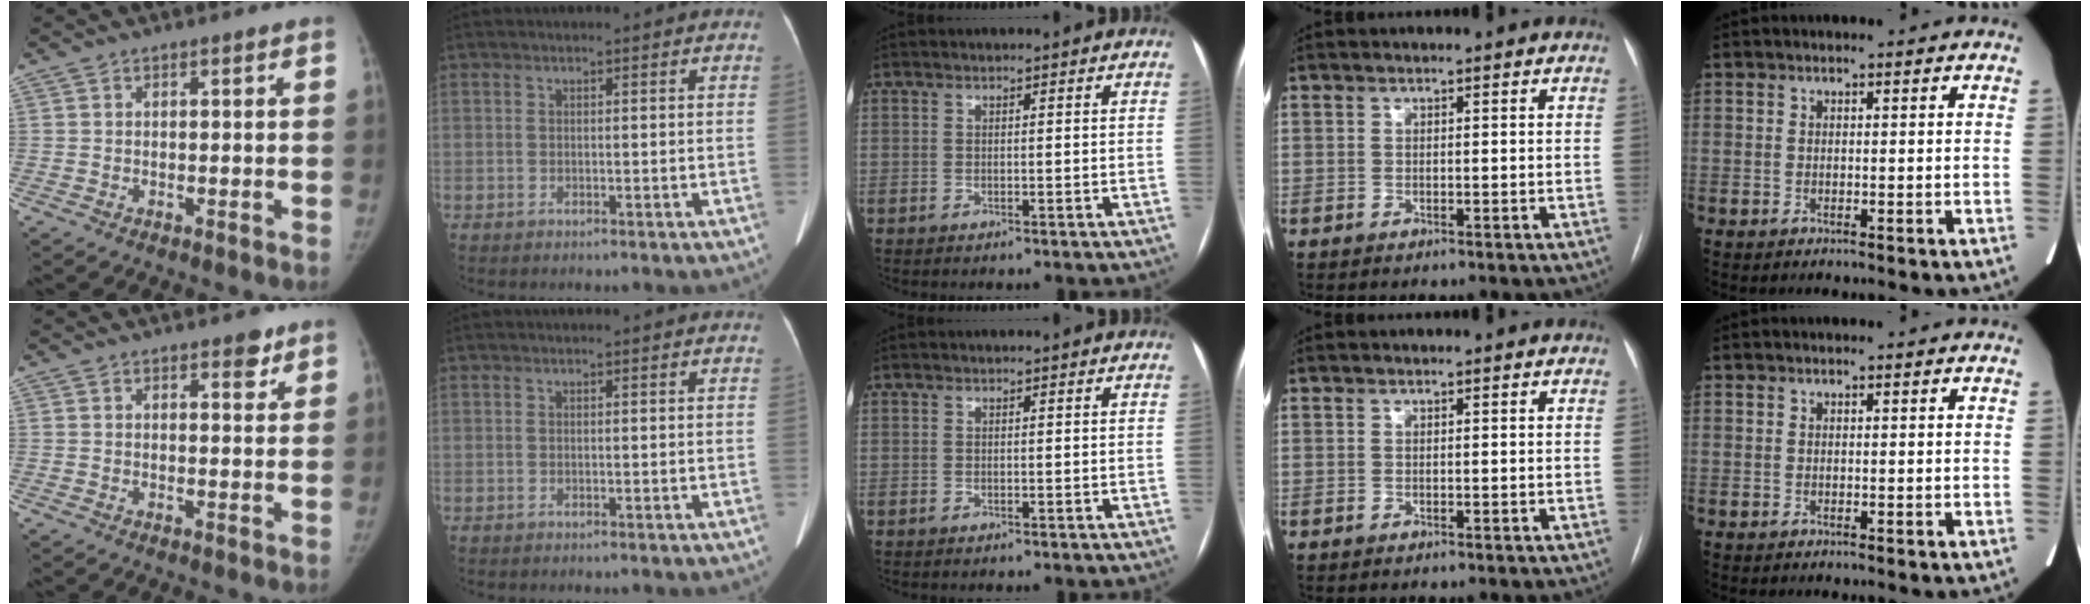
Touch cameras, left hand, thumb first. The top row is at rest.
{"thumb": {"total": 3.0, "force": [2.0, 1.4, 1.7], "torque": [-0.006, -0.011, 0.026]}}